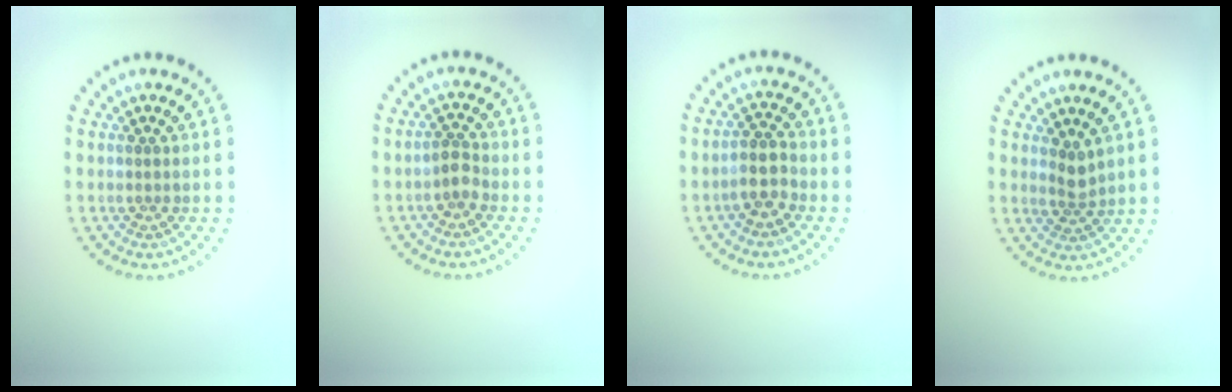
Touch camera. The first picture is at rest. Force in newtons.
{"total": 1.6, "press": 1.4, "slide": 0.8}
{"total": 2.5, "press": 2.2, "slide": 1.2}
{"total": 1.6, "press": 1.2, "slide": 1.0}